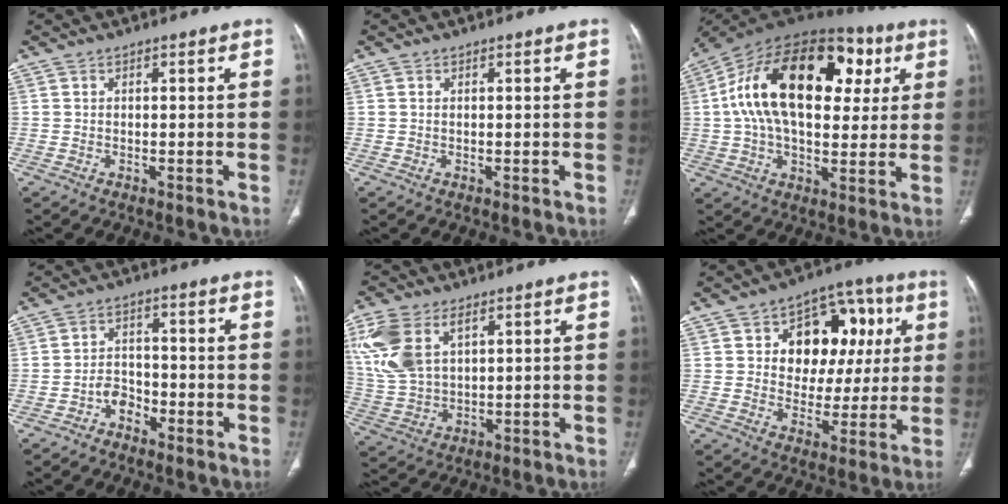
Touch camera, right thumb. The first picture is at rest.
{"total": 0.0}
{"total": 28.0, "force": [6.8, 16.1, 21.9], "torque": [-0.362, 0.034, 0.103]}
{"total": 4.1, "force": [-2.3, 2.8, 1.7], "torque": [-0.013, 0.023, -0.046]}
{"total": 12.9, "force": [5.4, 7.4, 9.1], "torque": [-0.206, -0.003, 0.117]}
{"total": 16.0, "force": [3.9, 11.7, 10.2], "torque": [-0.074, 0.017, 0.059]}